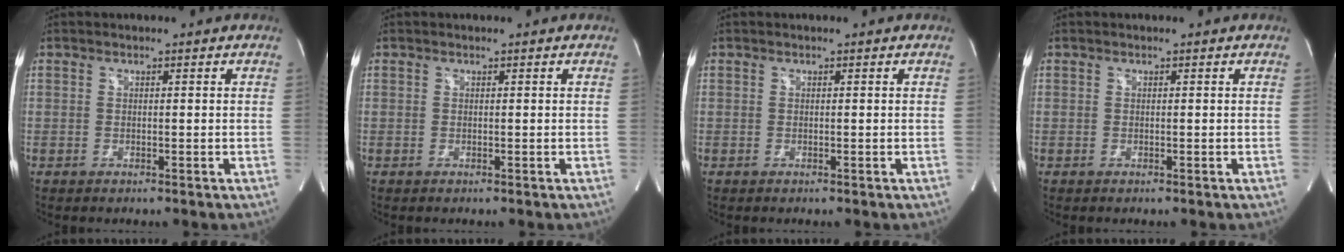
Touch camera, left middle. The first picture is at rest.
{"total": 0.0}
{"total": 0.0}
{"total": 0.0}